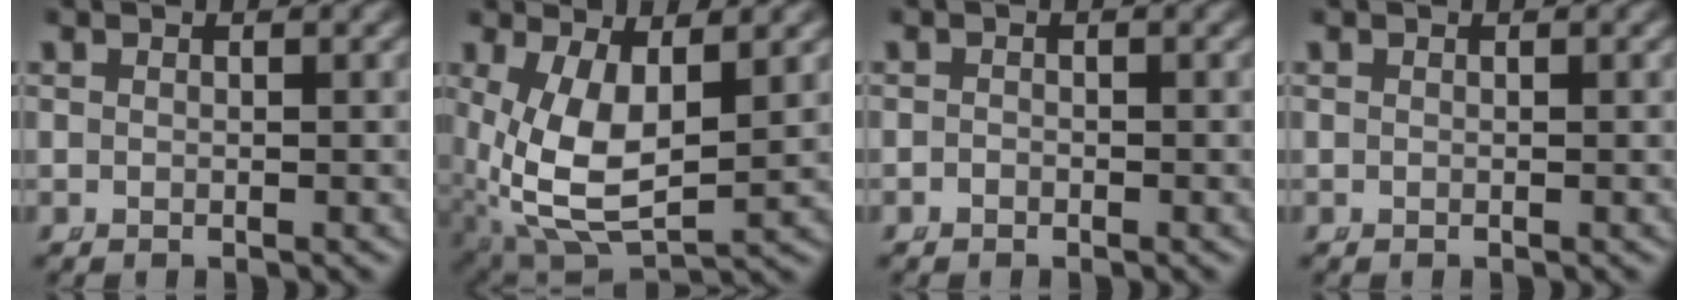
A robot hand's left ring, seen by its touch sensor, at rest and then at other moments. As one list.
[{"total": 9.7, "force": [-0.7, 6.7, 7.0], "torque": [-0.174, -0.061, 0.020]}, {"total": 0.6, "force": [-0.6, 0.2, 0.0], "torque": [-0.004, -0.010, -0.006]}, {"total": 0.0}]